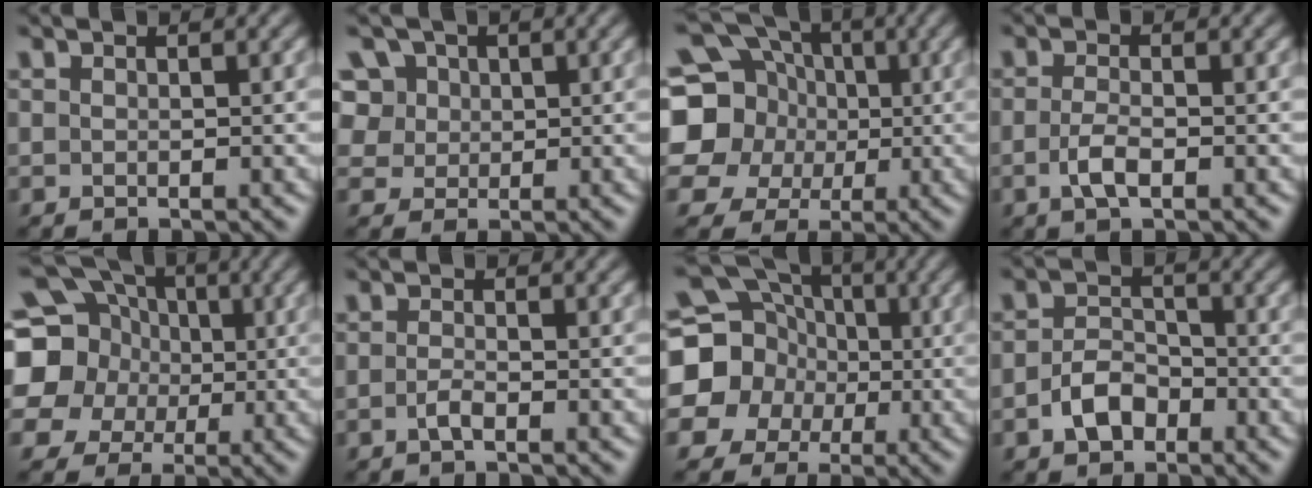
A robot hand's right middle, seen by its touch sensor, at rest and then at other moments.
{"total": 7.2, "force": [3.7, 5.6, 2.7], "torque": [-0.066, 0.010, 0.053]}
{"total": 11.5, "force": [1.6, 10.3, 4.8], "torque": [-0.130, 0.033, 0.002]}
{"total": 2.2, "force": [-1.0, 0.8, 1.8], "torque": [-0.043, -0.005, -0.020]}
{"total": 15.6, "force": [3.0, 14.1, 6.0], "torque": [-0.172, 0.032, 0.032]}
{"total": 1.3, "force": [-0.8, 0.3, 0.9], "torque": [-0.021, -0.002, -0.019]}
{"total": 12.5, "force": [-0.3, 11.7, 4.2], "torque": [-0.124, 0.029, -0.039]}
{"total": 3.1, "force": [-1.7, 2.0, 1.6], "torque": [-0.031, 0.003, -0.034]}